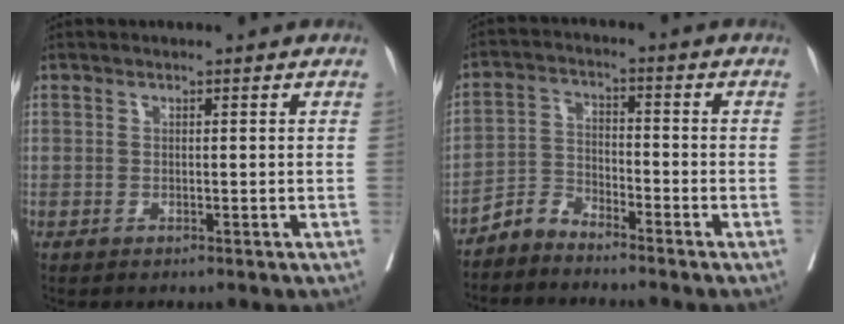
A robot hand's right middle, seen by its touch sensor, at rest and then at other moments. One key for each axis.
{"total": 3.9, "fx": -3.8, "fy": 0.8, "fz": 0.0, "tx": 0.003, "ty": -0.001, "tz": -0.077}